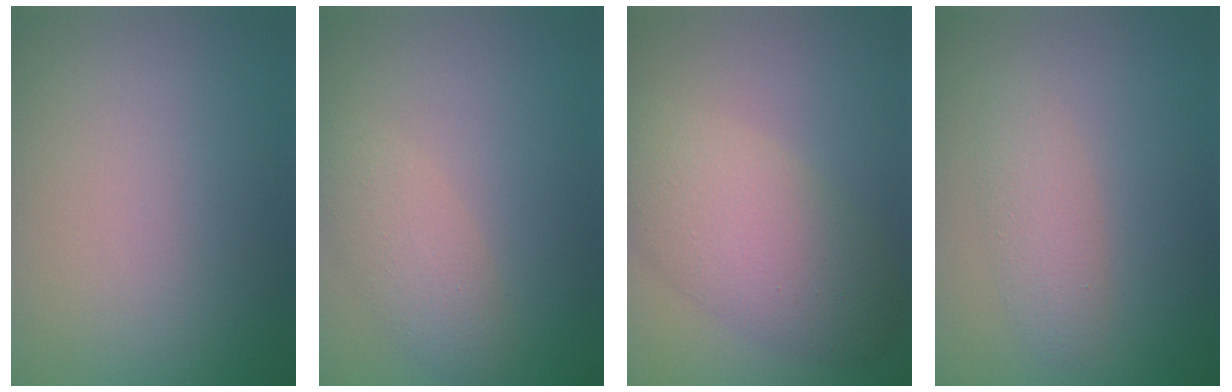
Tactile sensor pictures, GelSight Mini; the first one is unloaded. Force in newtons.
{"total": 2.8, "press": 2.8, "slide": 0.2}
{"total": 6.5, "press": 6.5, "slide": 0.6}
{"total": 2.0, "press": 2.0, "slide": 0.1}